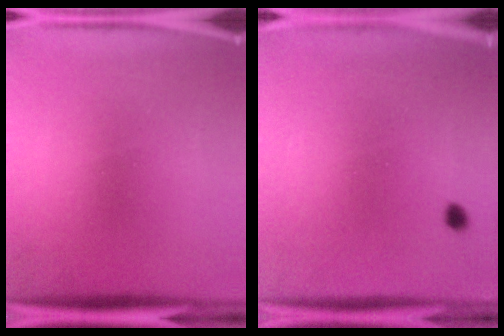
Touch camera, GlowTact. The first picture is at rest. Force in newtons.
{"total": 0.9}